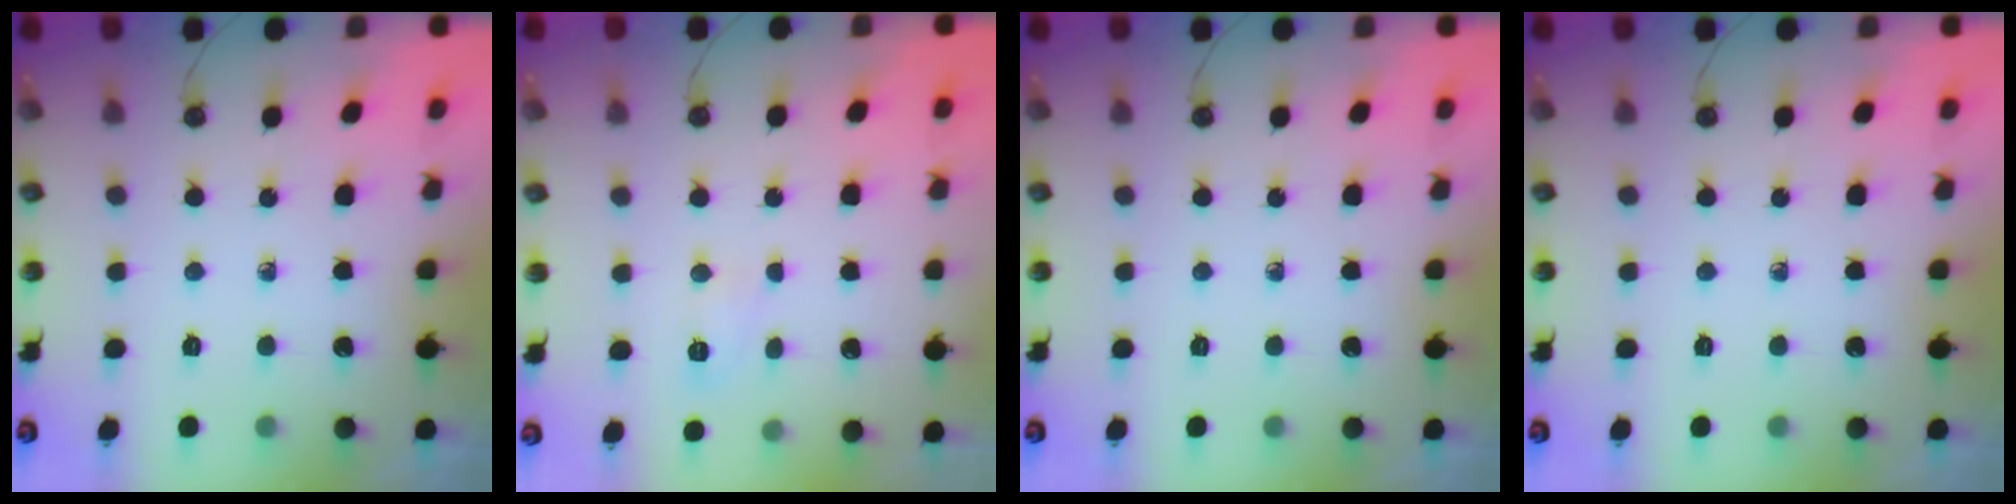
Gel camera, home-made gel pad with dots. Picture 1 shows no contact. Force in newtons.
{"total": 4.1, "press": 4.0, "slide": 0.5}
{"total": 0.0}
{"total": 0.0}